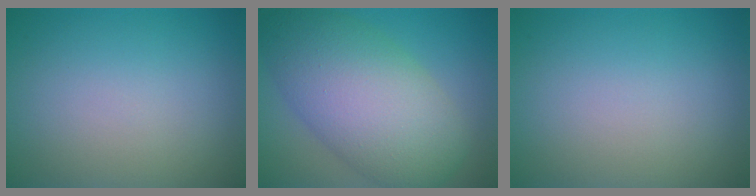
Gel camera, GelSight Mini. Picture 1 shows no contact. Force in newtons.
{"total": 10.9, "press": 10.9, "slide": 0.1}
{"total": 0.0}